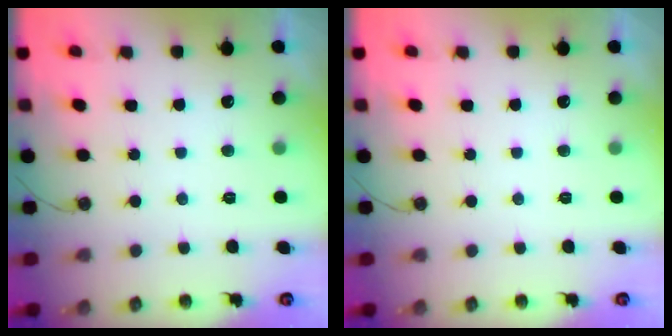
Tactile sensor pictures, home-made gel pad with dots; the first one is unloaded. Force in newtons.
{"total": 0.0}